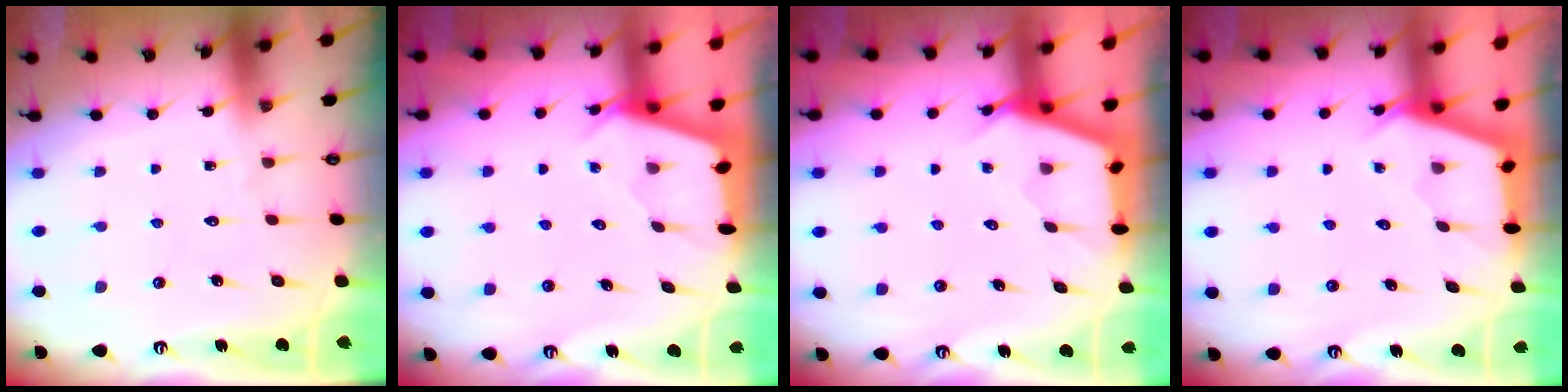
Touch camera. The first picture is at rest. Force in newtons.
{"total": 2.5, "press": 2.5, "slide": 0.3}
{"total": 2.6, "press": 2.6, "slide": 0.4}
{"total": 2.6, "press": 2.6, "slide": 0.3}